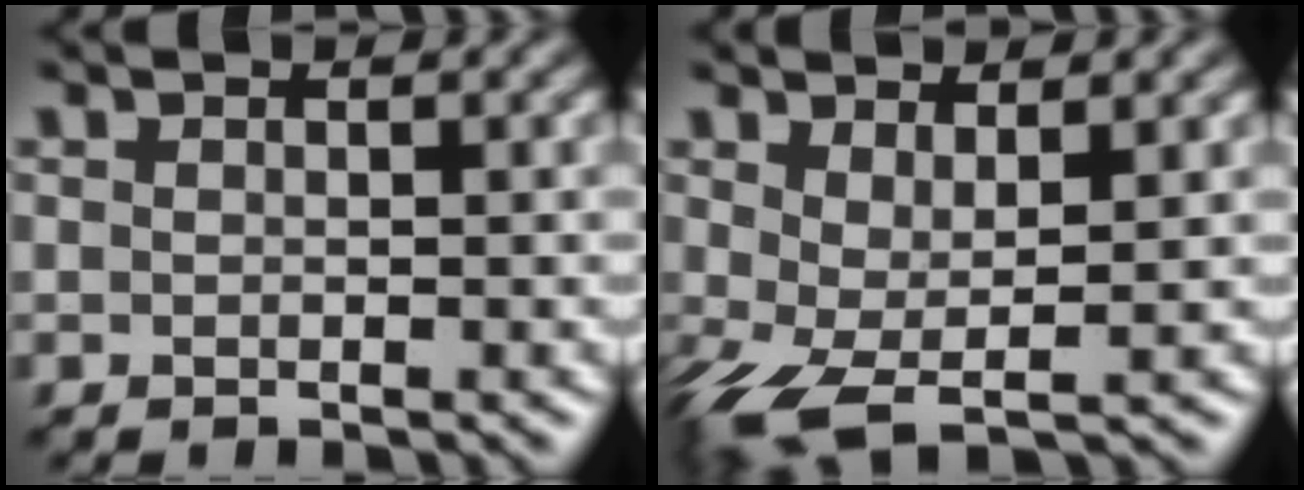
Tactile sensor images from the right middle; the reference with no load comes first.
{"total": 4.2, "force": [-0.2, 1.5, 3.9], "torque": [-0.089, -0.007, -0.009]}